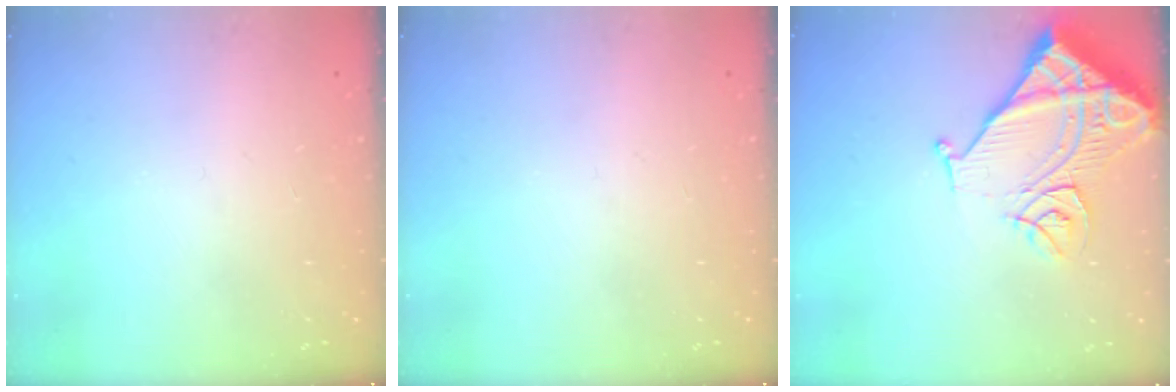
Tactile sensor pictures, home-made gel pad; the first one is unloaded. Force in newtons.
{"total": 0.0}
{"total": 15.0, "press": 14.9, "slide": 1.9}